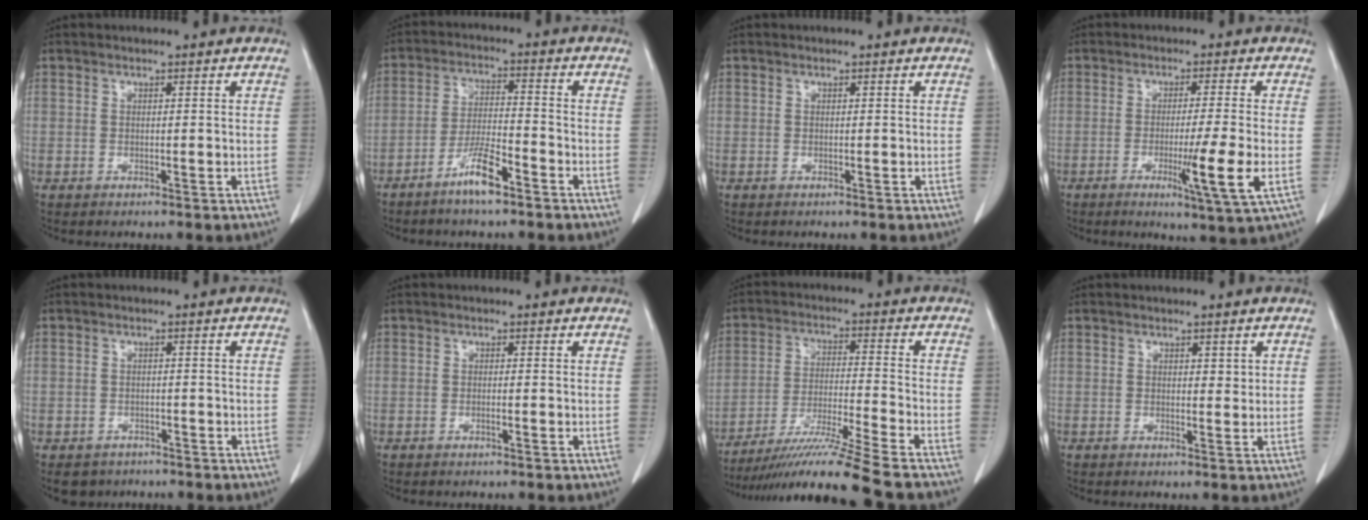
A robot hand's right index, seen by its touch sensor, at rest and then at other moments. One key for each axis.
{"total": 6.7, "fx": -4.5, "fy": 0.7, "fz": 4.9, "tx": -0.098, "ty": -0.004, "tz": -0.086}
{"total": 0.0}
{"total": 8.8, "fx": -2.4, "fy": -1.4, "fz": 8.4, "tx": -0.138, "ty": -0.027, "tz": -0.037}
{"total": 3.6, "fx": -2.6, "fy": 2.5, "fz": 0.1, "tx": -0.001, "ty": 0.007, "tz": -0.039}
{"total": 0.6, "fx": -0.2, "fy": -0.1, "fz": 0.5, "tx": -0.009, "ty": 0.003, "tz": -0.002}
{"total": 15.7, "fx": -13.4, "fy": -3.0, "fz": 7.7, "tx": -0.138, "ty": -0.030, "tz": -0.225}
{"total": 1.2, "fx": 0.6, "fy": 0.6, "fz": 0.8, "tx": -0.009, "ty": -0.004, "tz": 0.008}